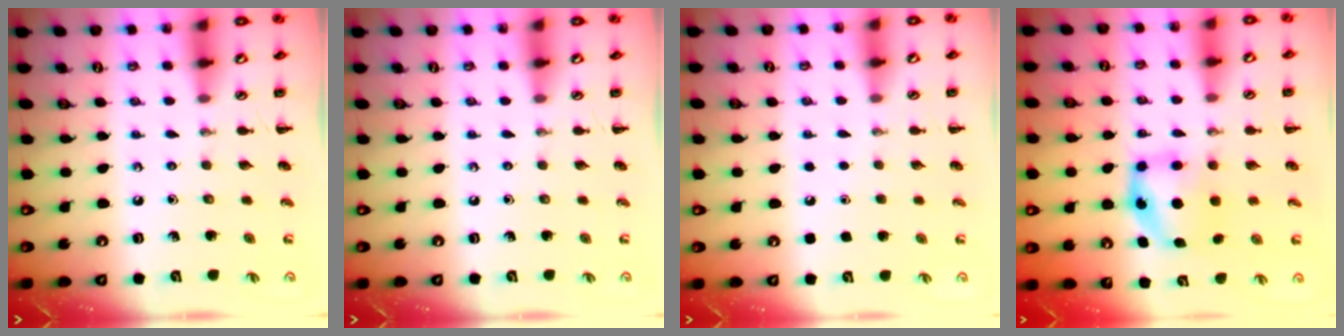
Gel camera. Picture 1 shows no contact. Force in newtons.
{"total": 0.0}
{"total": 1.8, "press": 1.8, "slide": 0.1}
{"total": 6.2, "press": 6.2, "slide": 0.9}